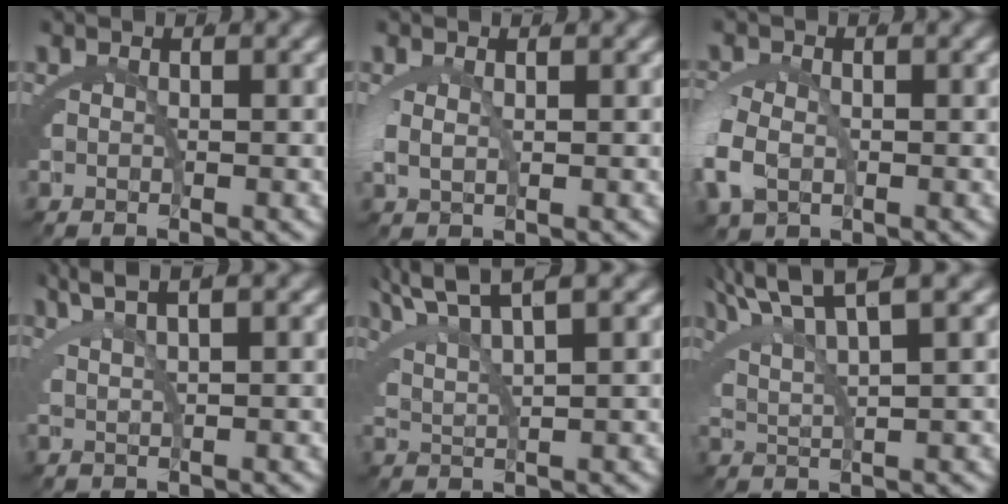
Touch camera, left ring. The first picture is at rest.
{"total": 1.8, "force": [0.7, 0.8, 1.5], "torque": [-0.050, -0.002, 0.017]}
{"total": 3.1, "force": [-0.2, 2.3, 2.0], "torque": [-0.066, -0.005, 0.004]}
{"total": 4.6, "force": [3.5, 0.9, 2.7], "torque": [-0.036, 0.027, 0.057]}
{"total": 4.7, "force": [3.9, 0.7, 2.5], "torque": [-0.051, 0.016, 0.072]}
{"total": 5.7, "force": [4.5, 1.0, 3.4], "torque": [-0.067, 0.018, 0.078]}